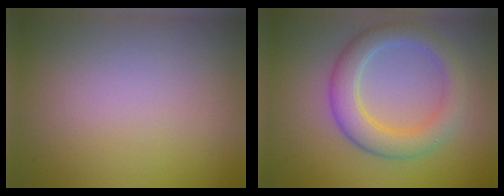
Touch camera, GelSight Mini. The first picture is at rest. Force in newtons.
{"total": 4.5, "press": 4.5, "slide": 0.6}